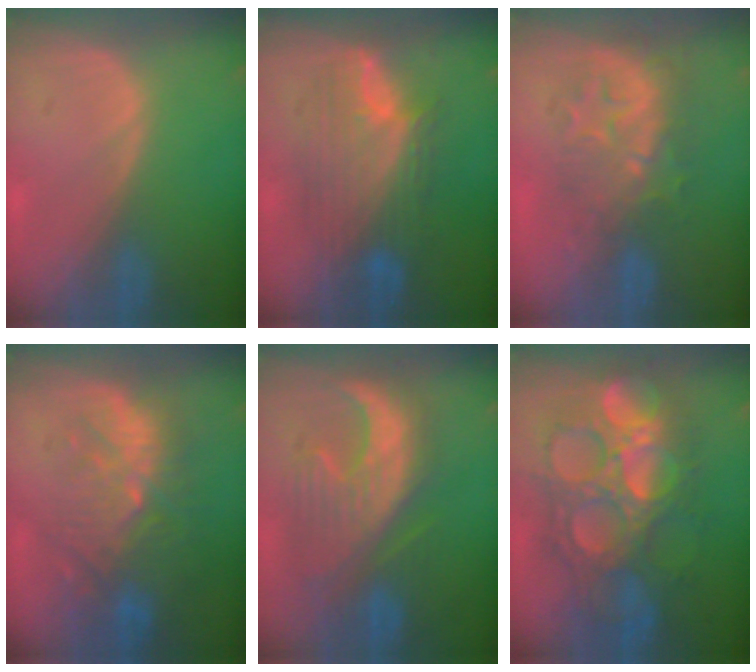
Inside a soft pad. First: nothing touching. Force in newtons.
{"total": 8.6, "press": 8.6, "slide": 0.3}
{"total": 9.1, "press": 7.9, "slide": 4.5}
{"total": 11.0, "press": 9.6, "slide": 5.3}
{"total": 10.5, "press": 10.2, "slide": 2.5}
{"total": 13.6, "press": 13.5, "slide": 1.5}